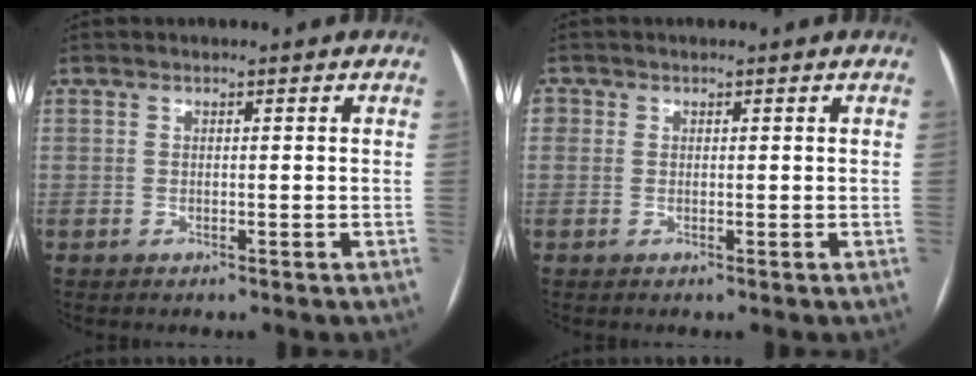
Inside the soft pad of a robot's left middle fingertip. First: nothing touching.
{"total": 1.2, "force": [0.3, 1.1, 0.3], "torque": [0.004, 0.006, 0.004]}